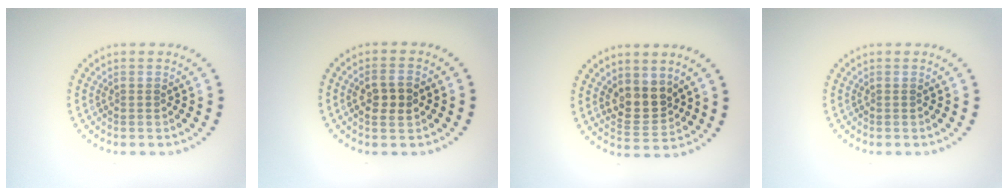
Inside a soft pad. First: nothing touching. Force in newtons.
{"total": 2.7, "press": 2.7, "slide": 0.5}
{"total": 3.2, "press": 2.9, "slide": 1.3}
{"total": 0.0}